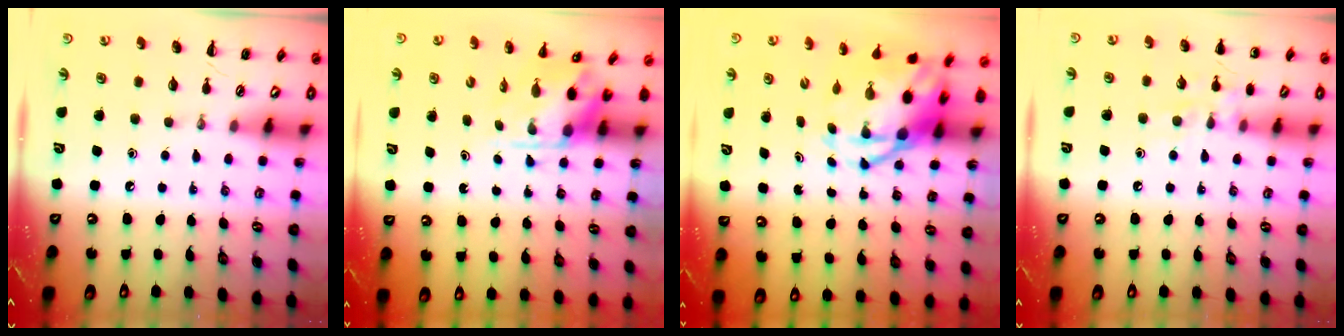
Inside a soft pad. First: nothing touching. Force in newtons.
{"total": 3.9, "press": 3.9, "slide": 0.6}
{"total": 8.3, "press": 8.0, "slide": 2.2}
{"total": 8.0, "press": 7.9, "slide": 1.2}